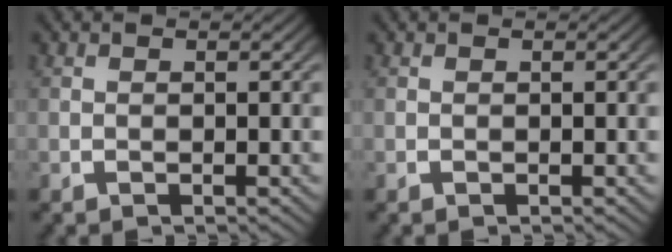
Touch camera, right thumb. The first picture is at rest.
{"total": 0.0}